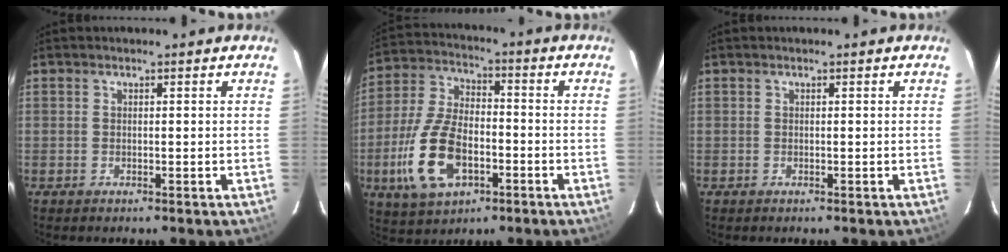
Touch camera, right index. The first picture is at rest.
{"total": 15.1, "force": [-5.3, 8.0, 11.6], "torque": [-0.259, -0.001, -0.093]}
{"total": 0.0}